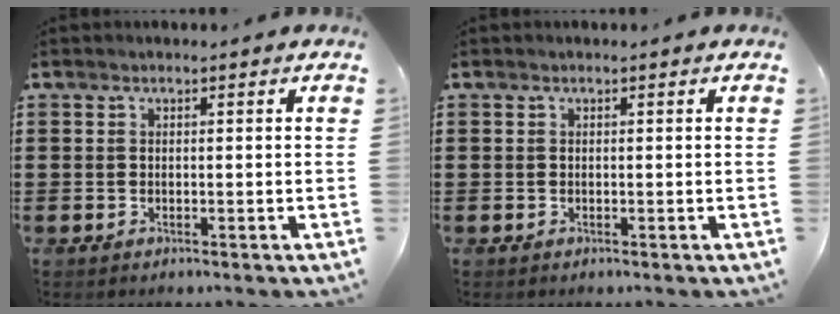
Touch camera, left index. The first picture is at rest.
{"total": 0.0}